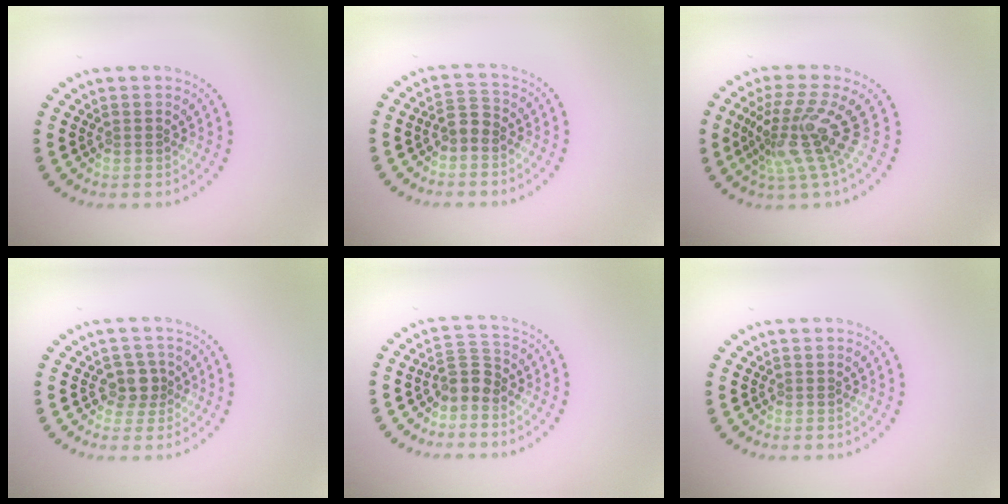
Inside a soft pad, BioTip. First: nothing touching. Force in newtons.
{"total": 1.6, "press": 1.4, "slide": 0.7}
{"total": 4.5, "press": 3.0, "slide": 3.3}
{"total": 2.0, "press": 1.7, "slide": 1.1}
{"total": 2.3, "press": 1.9, "slide": 1.3}
{"total": 0.0}